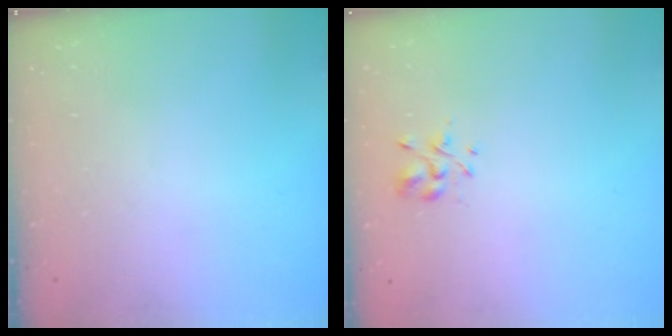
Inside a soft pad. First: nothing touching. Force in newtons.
{"total": 2.1, "press": 2.0, "slide": 0.6}